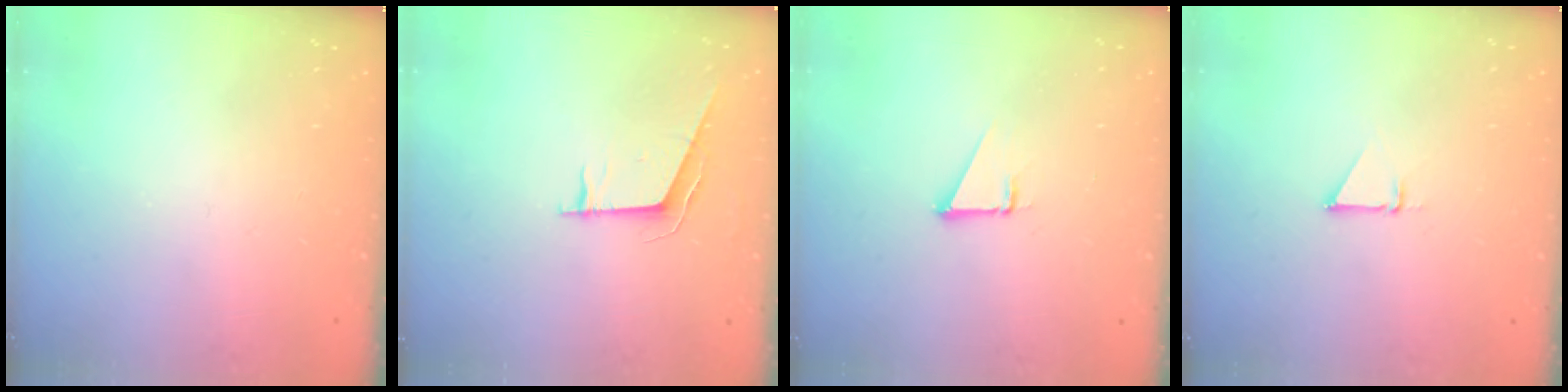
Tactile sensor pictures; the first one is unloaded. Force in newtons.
{"total": 6.6, "press": 6.2, "slide": 2.4}
{"total": 1.9, "press": 1.9, "slide": 0.1}
{"total": 1.5, "press": 1.5, "slide": 0.0}